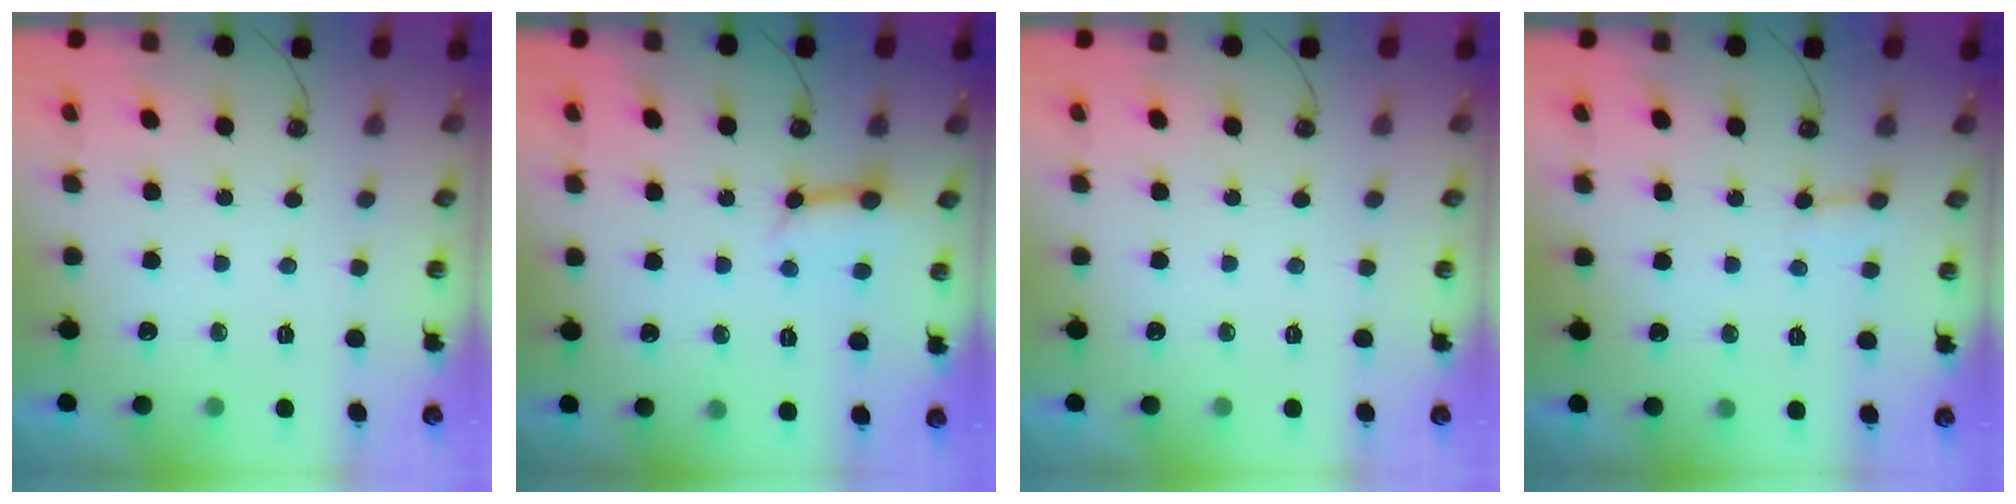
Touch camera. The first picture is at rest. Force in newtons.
{"total": 8.9, "press": 8.8, "slide": 1.1}
{"total": 0.0}
{"total": 4.3, "press": 4.2, "slide": 0.4}